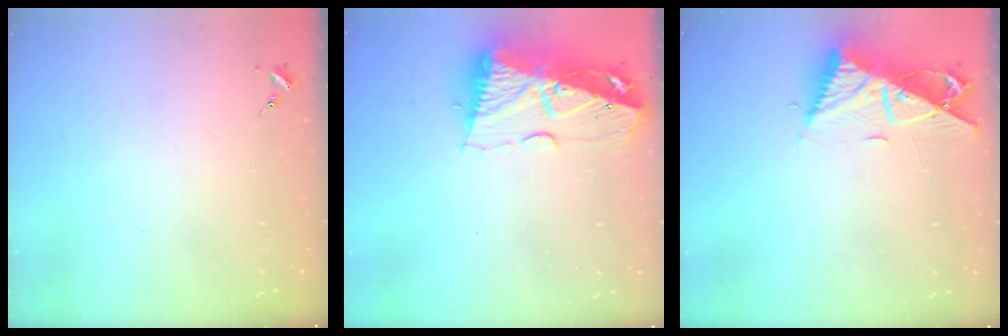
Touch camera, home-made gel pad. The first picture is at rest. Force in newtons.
{"total": 14.8, "press": 14.7, "slide": 1.8}
{"total": 11.7, "press": 11.6, "slide": 0.9}